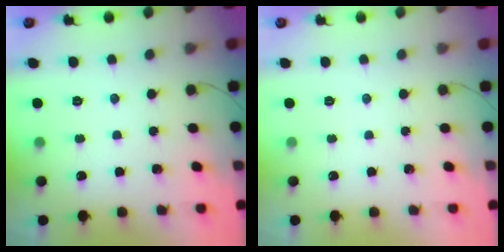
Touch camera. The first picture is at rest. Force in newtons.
{"total": 0.0}